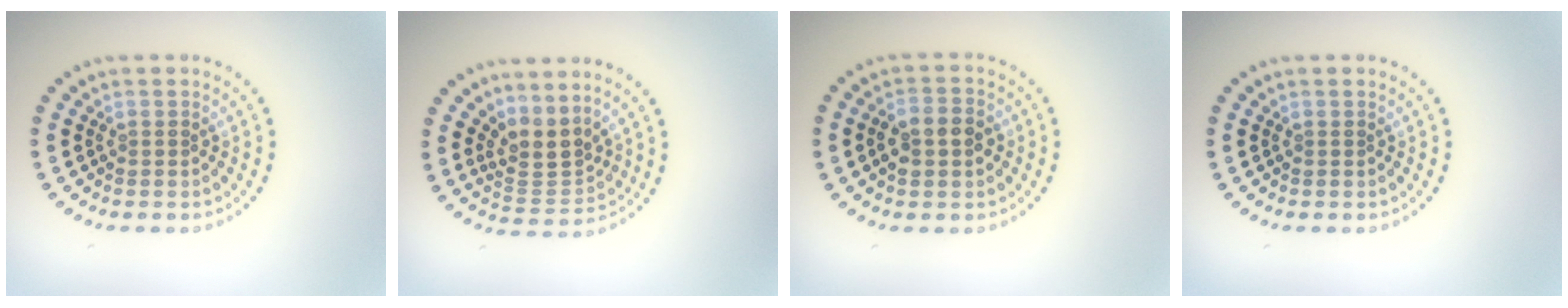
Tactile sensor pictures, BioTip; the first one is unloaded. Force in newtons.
{"total": 3.3, "press": 2.7, "slide": 1.9}
{"total": 3.2, "press": 3.2, "slide": 0.5}
{"total": 0.0}